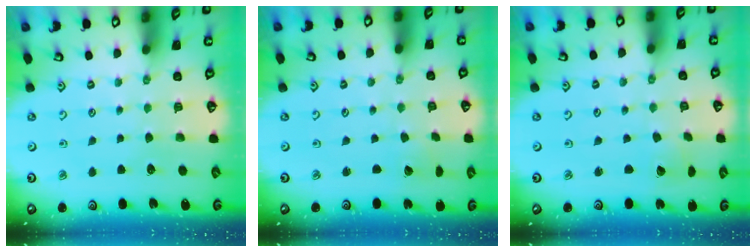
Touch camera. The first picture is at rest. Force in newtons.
{"total": 1.5, "press": 1.5, "slide": 0.0}
{"total": 2.1, "press": 2.1, "slide": 0.1}